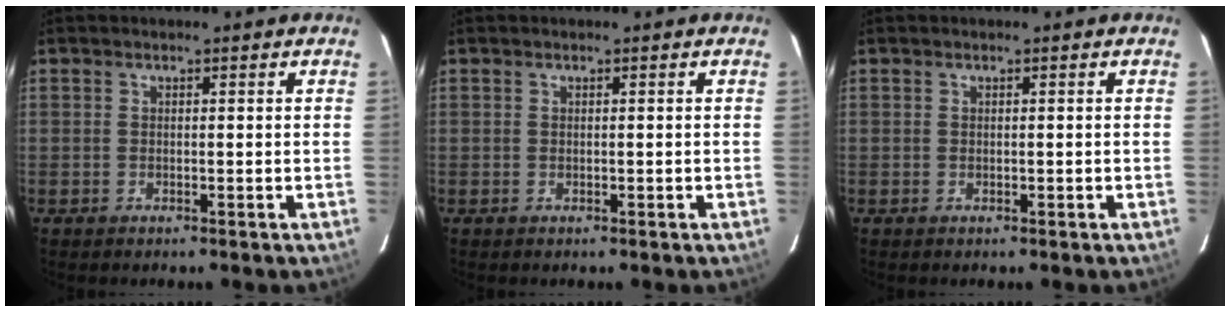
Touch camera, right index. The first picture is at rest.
{"total": 0.0}
{"total": 0.0}